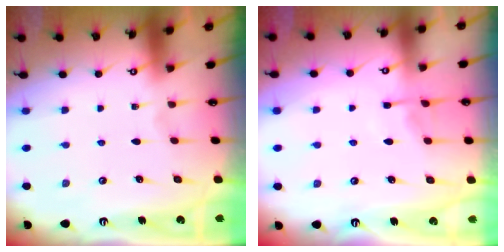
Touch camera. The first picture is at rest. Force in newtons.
{"total": 4.7, "press": 4.7, "slide": 0.4}